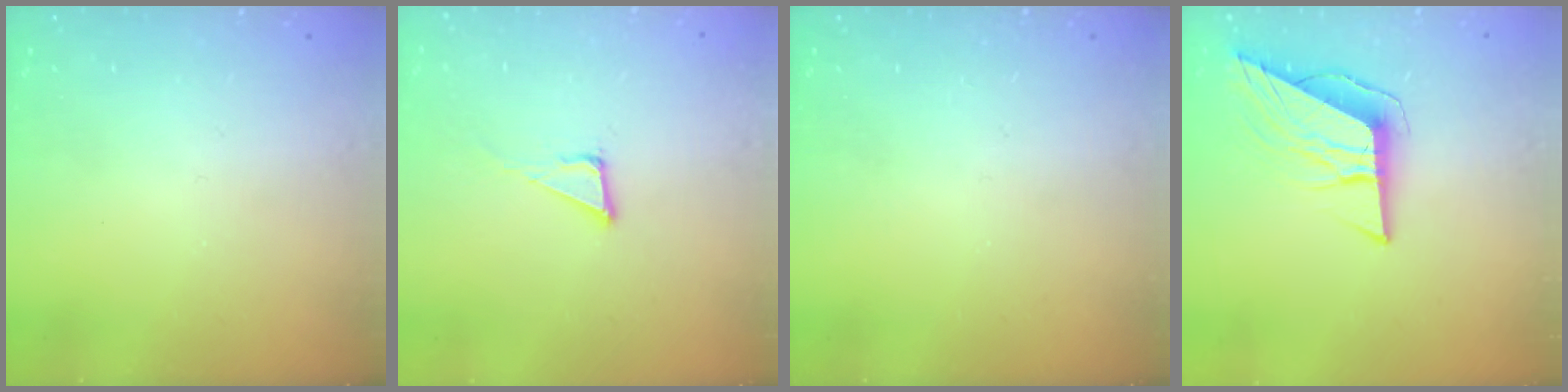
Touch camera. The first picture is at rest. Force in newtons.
{"total": 4.3, "press": 4.3, "slide": 0.2}
{"total": 0.0}
{"total": 9.3, "press": 9.2, "slide": 1.6}